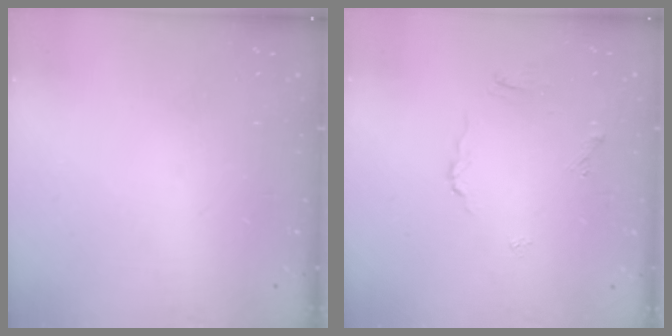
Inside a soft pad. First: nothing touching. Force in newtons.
{"total": 4.7, "press": 4.7, "slide": 0.1}